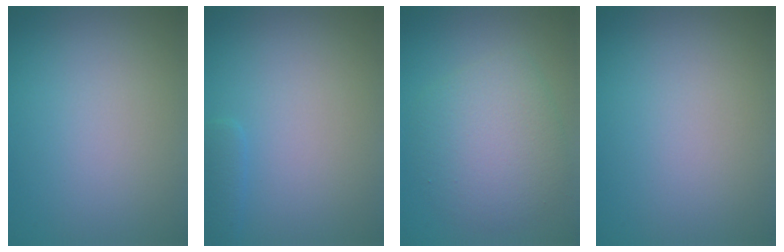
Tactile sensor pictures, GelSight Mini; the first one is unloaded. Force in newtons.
{"total": 1.0, "press": 1.0, "slide": 0.1}
{"total": 5.2, "press": 5.2, "slide": 0.1}
{"total": 0.0}